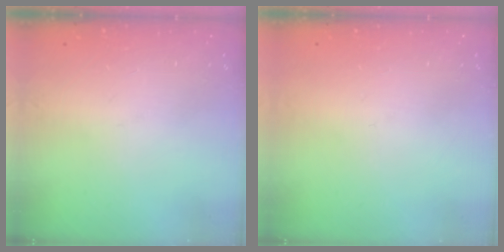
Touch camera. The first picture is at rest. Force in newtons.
{"total": 0.0}